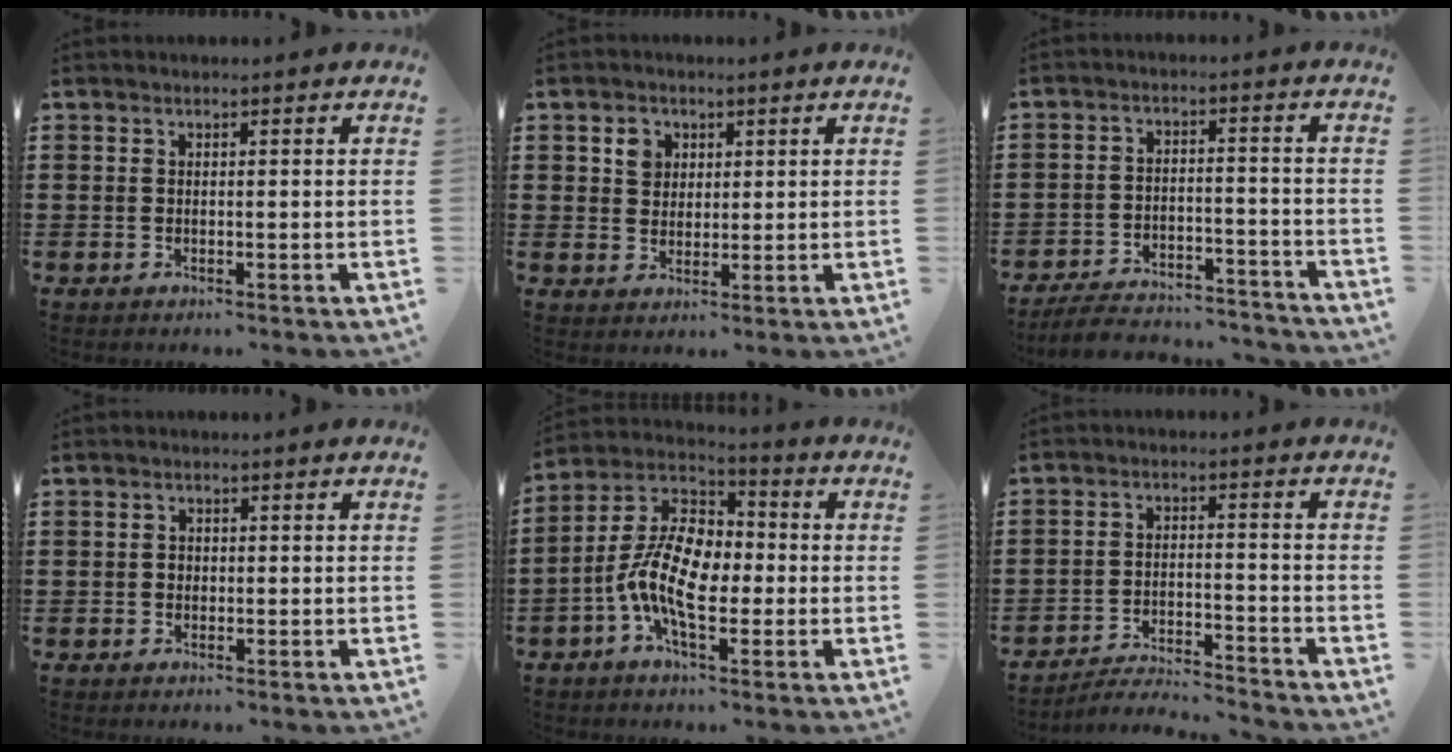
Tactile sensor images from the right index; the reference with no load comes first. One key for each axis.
{"total": 3.3, "fx": 1.5, "fy": 2.7, "fz": 1.2, "tx": -0.025, "ty": 0.008, "tz": 0.024}
{"total": 5.9, "fx": -5.7, "fy": 1.0, "fz": 1.5, "tx": -0.034, "ty": 0.008, "tz": -0.112}
{"total": 0.9, "fx": 0.0, "fy": 0.8, "fz": 0.4, "tx": -0.010, "ty": 0.004, "tz": -0.001}
{"total": 11.9, "fx": -2.5, "fy": 6.1, "fz": 9.9, "tx": -0.230, "ty": -0.003, "tz": -0.052}
{"total": 3.9, "fx": -3.9, "fy": 0.0, "fz": 0.7, "tx": -0.018, "ty": 0.003, "tz": -0.082}